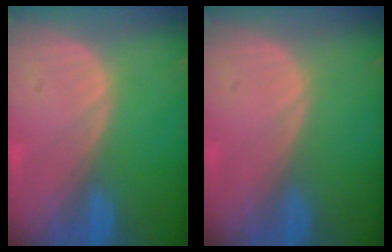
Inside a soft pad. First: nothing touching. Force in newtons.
{"total": 0.0}